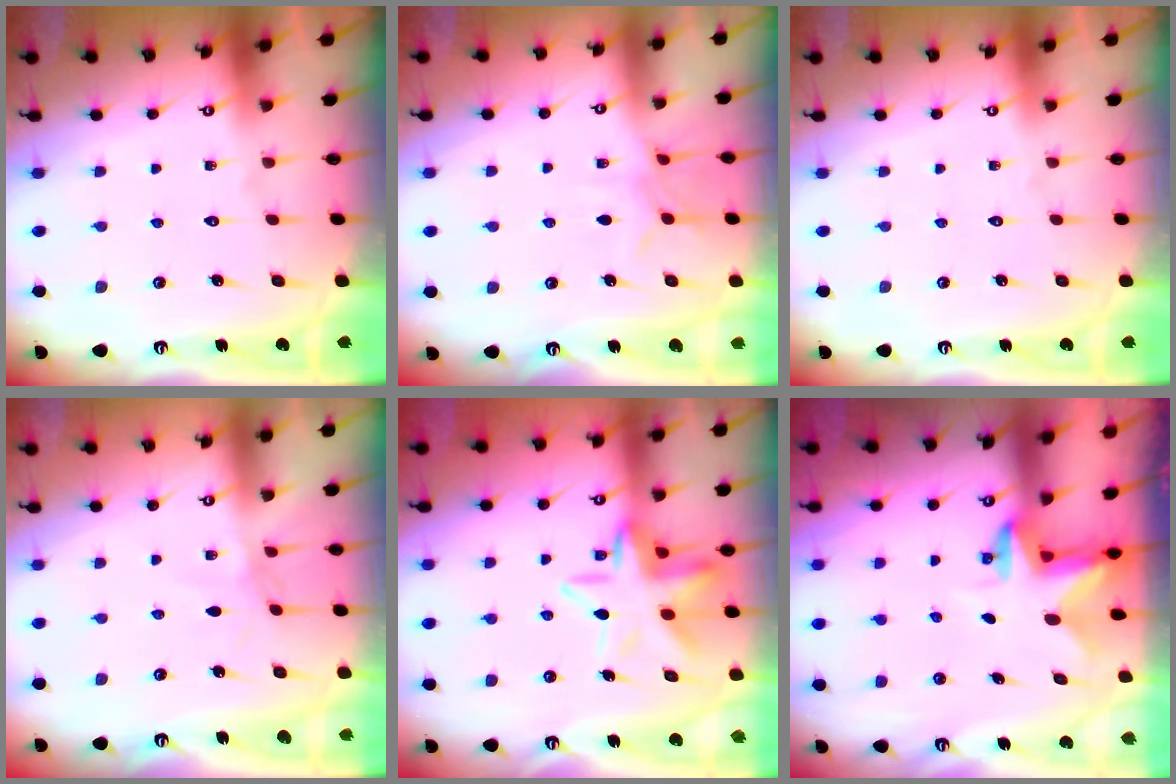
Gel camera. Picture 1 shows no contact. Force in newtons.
{"total": 6.7, "press": 6.7, "slide": 0.8}
{"total": 0.0}
{"total": 1.8, "press": 1.8, "slide": 0.3}
{"total": 12.3, "press": 12.2, "slide": 1.9}
{"total": 2.5, "press": 2.5, "slide": 0.5}